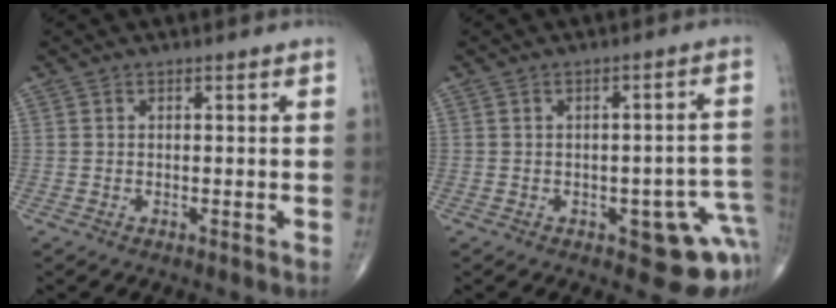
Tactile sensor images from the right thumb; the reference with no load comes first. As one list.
[{"total": 10.7, "force": [-3.9, 4.8, 8.7], "torque": [-0.063, 0.021, -0.039]}]